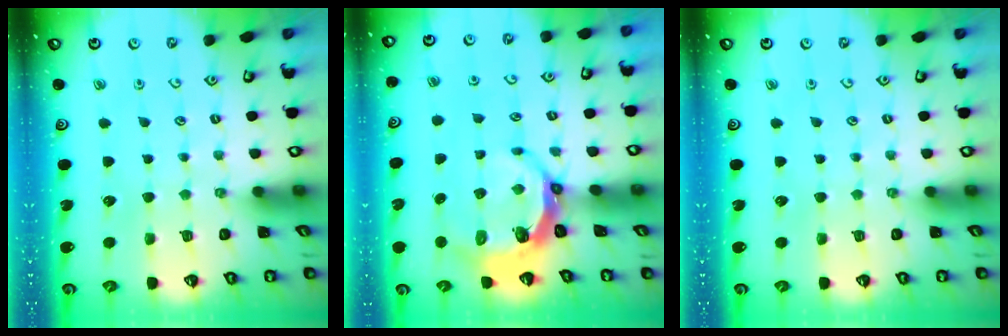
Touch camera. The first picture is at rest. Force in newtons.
{"total": 6.2, "press": 5.1, "slide": 3.6}
{"total": 0.0}